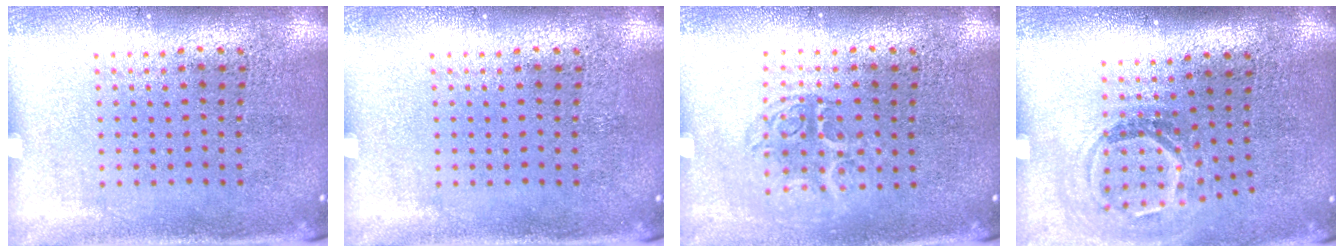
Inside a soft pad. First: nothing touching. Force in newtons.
{"total": 0.0}
{"total": 1.2, "press": 1.1, "slide": 0.6}
{"total": 1.9, "press": 1.2, "slide": 1.4}